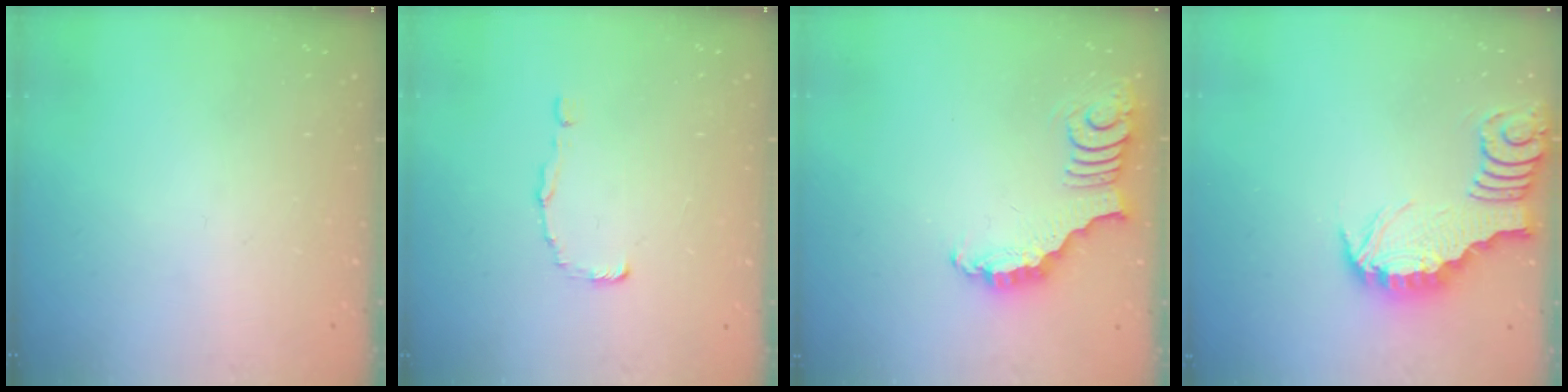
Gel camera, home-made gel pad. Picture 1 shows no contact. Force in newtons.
{"total": 0.0}
{"total": 3.4, "press": 3.3, "slide": 0.7}
{"total": 3.0, "press": 3.0, "slide": 0.4}